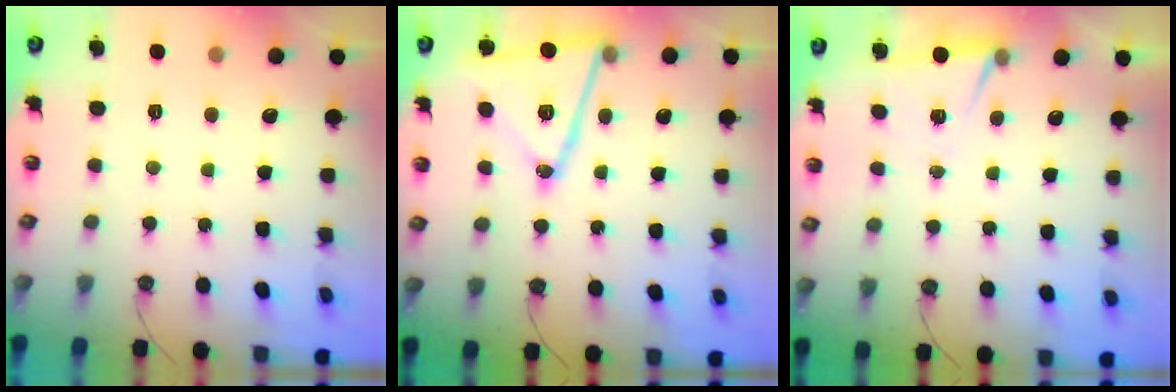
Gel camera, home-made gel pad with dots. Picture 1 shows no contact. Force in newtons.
{"total": 16.3, "press": 16.3, "slide": 1.2}
{"total": 5.5, "press": 3.2, "slide": 4.5}